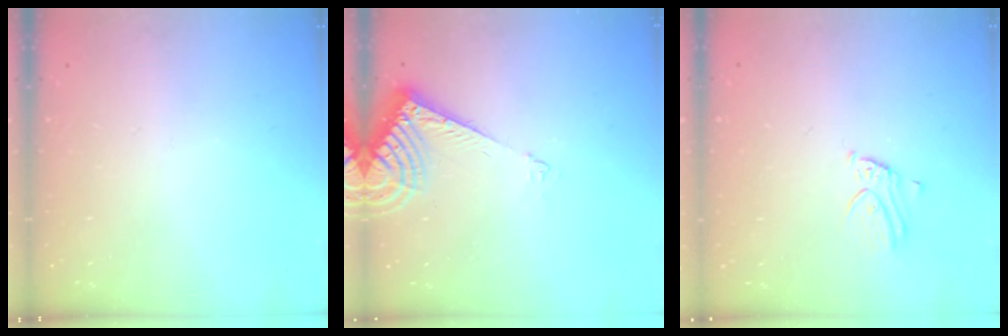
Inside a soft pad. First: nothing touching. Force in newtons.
{"total": 8.8, "press": 8.8, "slide": 1.0}
{"total": 3.5, "press": 3.5, "slide": 0.1}